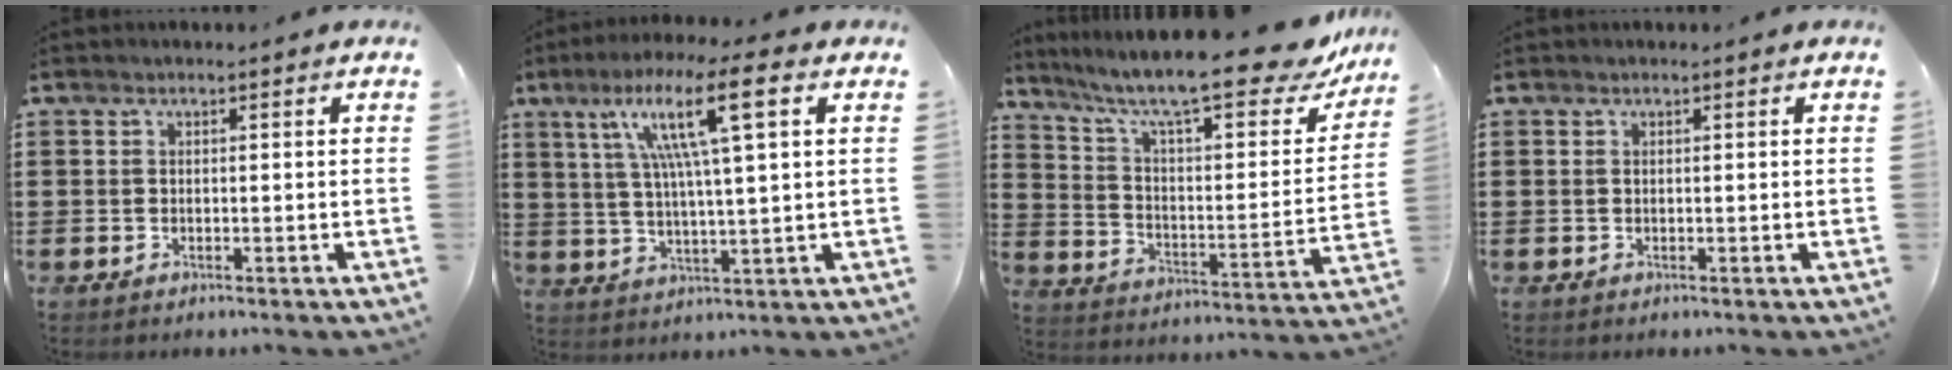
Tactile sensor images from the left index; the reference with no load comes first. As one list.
[{"total": 12.0, "force": [5.1, 1.1, 10.8], "torque": [-0.217, 0.012, 0.080]}, {"total": 13.1, "force": [10.2, 1.6, 8.0], "torque": [-0.157, -0.073, 0.163]}, {"total": 0.0}]